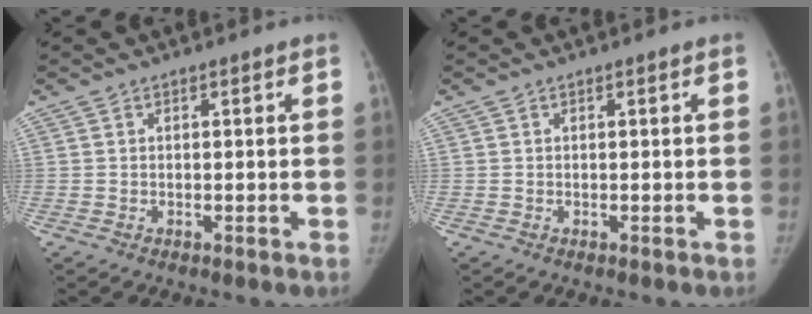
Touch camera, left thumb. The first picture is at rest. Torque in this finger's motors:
{"motor_torque": [0.03, 0.03, 0.26, -0.15, 0.02]}